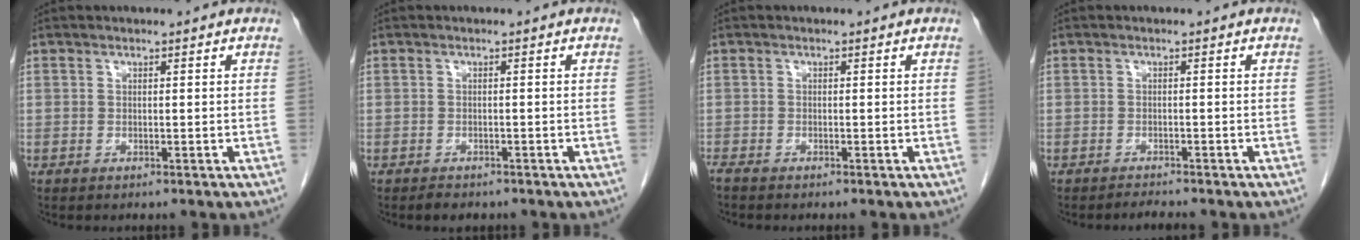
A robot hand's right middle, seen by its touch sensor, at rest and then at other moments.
{"total": 1.9, "force": [-1.5, 0.8, 0.7], "torque": [-0.017, -0.004, -0.018]}
{"total": 1.4, "force": [-1.3, 0.0, 0.6], "torque": [-0.013, -0.003, -0.023]}
{"total": 1.2, "force": [-1.2, -0.3, 0.1], "torque": [-0.009, -0.008, -0.017]}